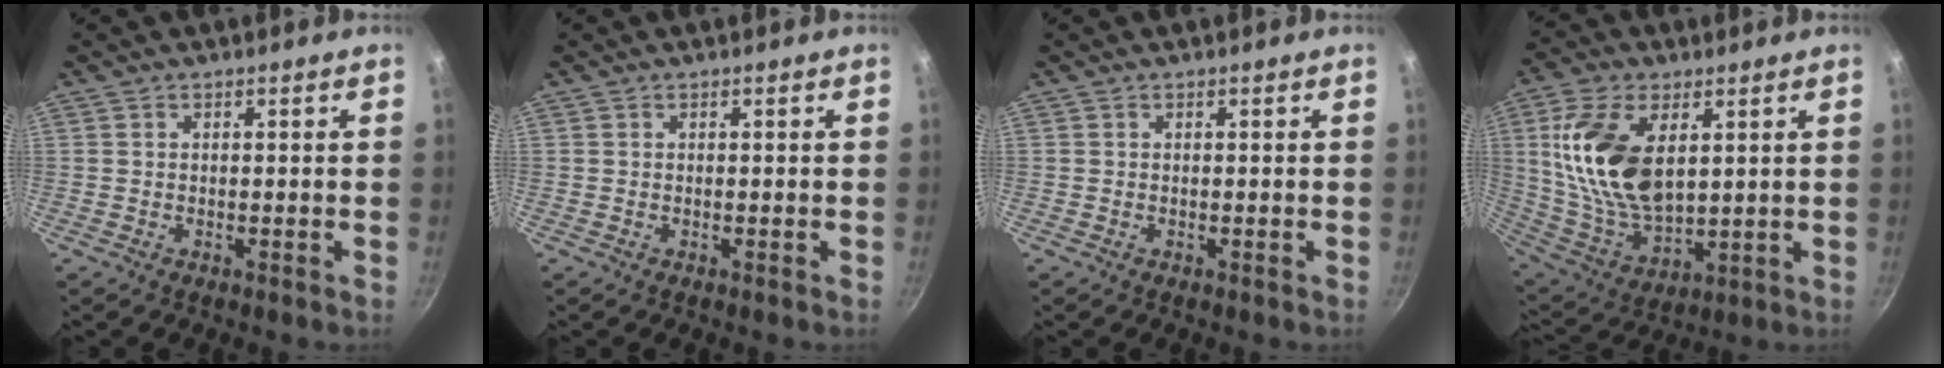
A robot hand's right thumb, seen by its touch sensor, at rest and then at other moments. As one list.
[{"total": 0.0}, {"total": 0.0}, {"total": 18.3, "force": [4.6, 10.2, 14.5], "torque": [-0.271, -0.022, 0.101]}]